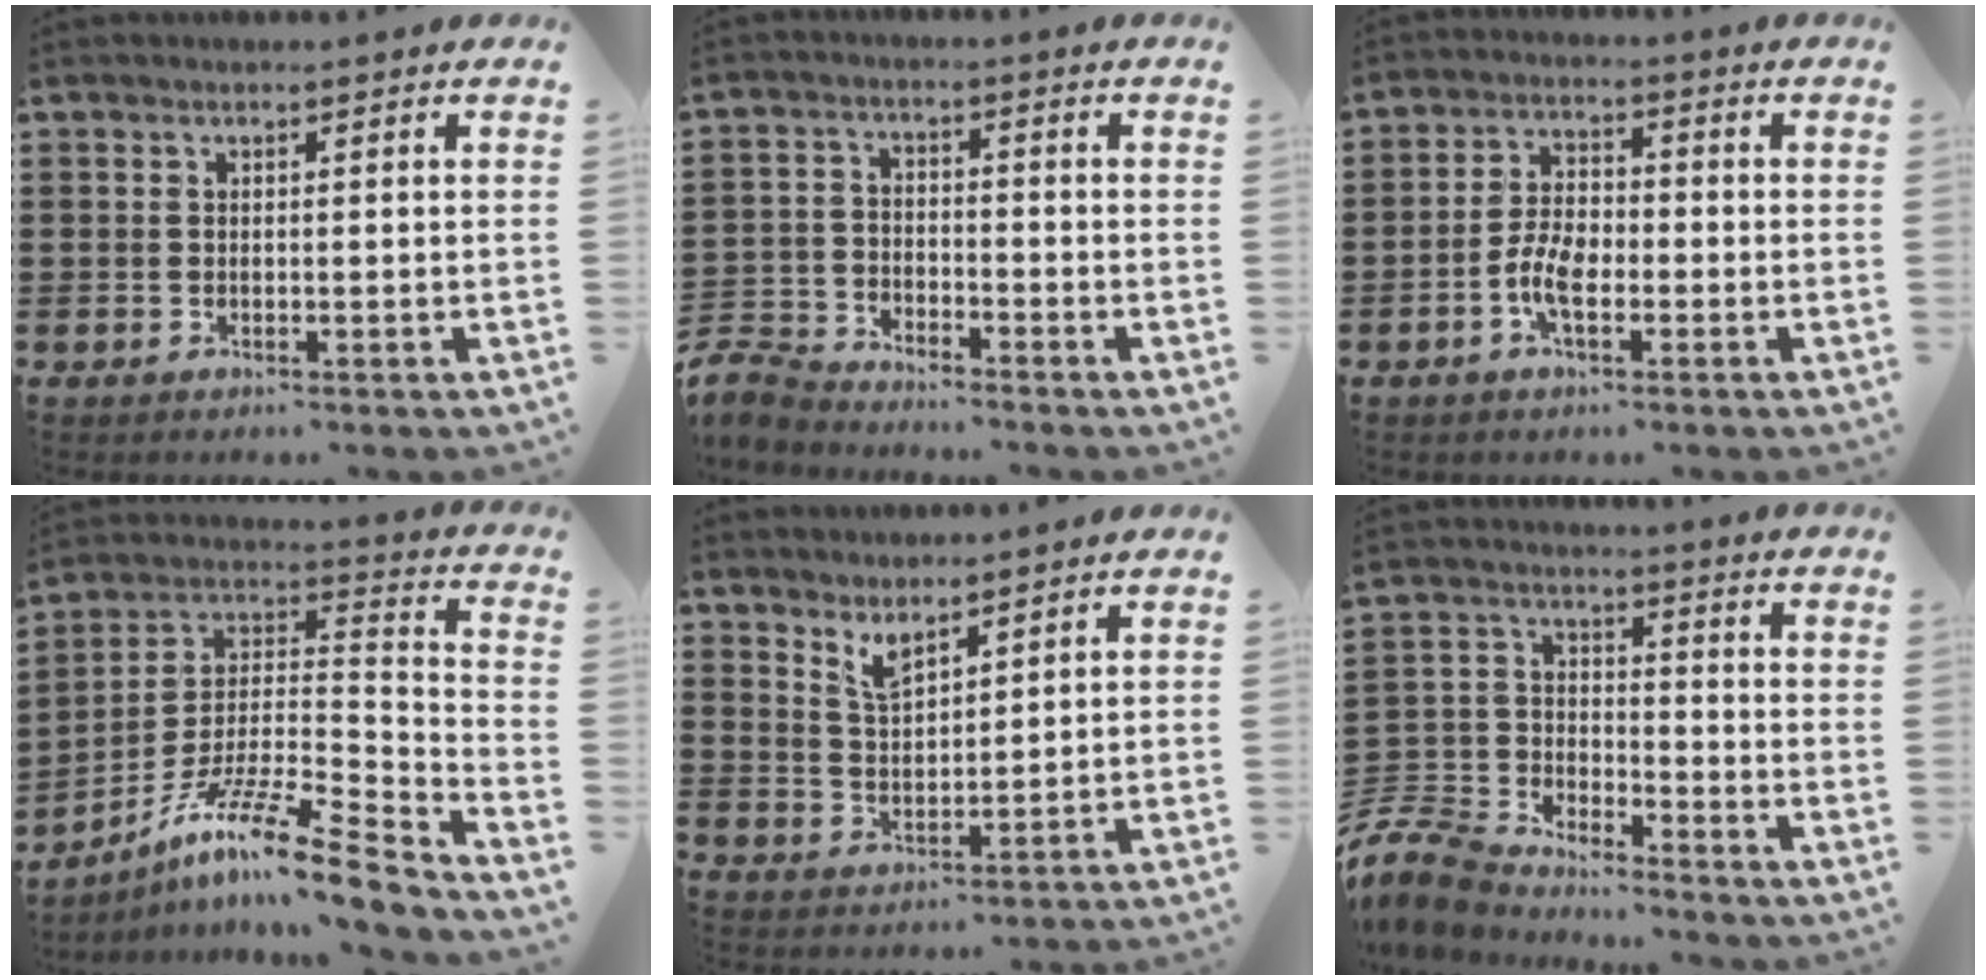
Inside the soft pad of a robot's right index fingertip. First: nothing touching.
{"total": 4.4, "force": [-4.3, 1.0, 0.4], "torque": [-0.038, -0.005, -0.099]}
{"total": 6.4, "force": [-2.3, 3.1, 5.0], "torque": [-0.123, -0.004, -0.049]}
{"total": 11.1, "force": [-8.6, 0.5, 7.0], "torque": [-0.124, 0.003, -0.168]}
{"total": 3.3, "force": [3.0, 0.6, 1.1], "torque": [-0.030, -0.004, 0.056]}
{"total": 8.2, "force": [-7.8, 2.1, 1.4], "torque": [-0.061, 0.007, -0.166]}